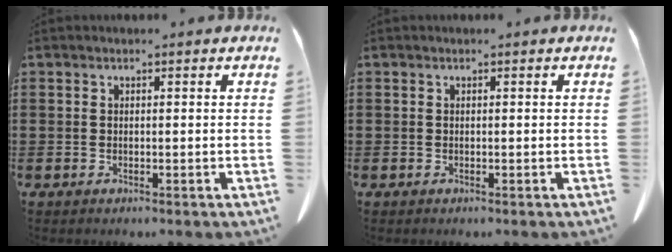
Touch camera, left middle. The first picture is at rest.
{"total": 0.0}